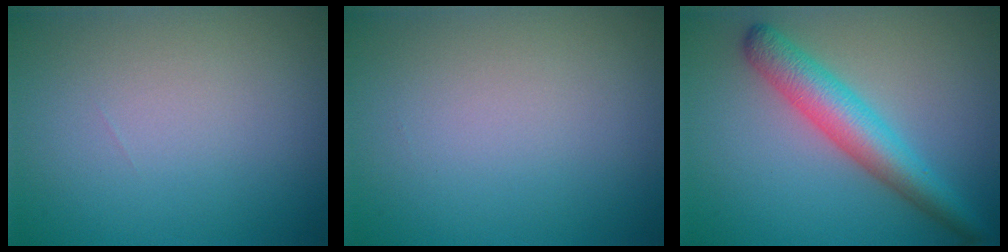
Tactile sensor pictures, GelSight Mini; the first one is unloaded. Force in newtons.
{"total": 0.0}
{"total": 5.1, "press": 5.1, "slide": 0.1}